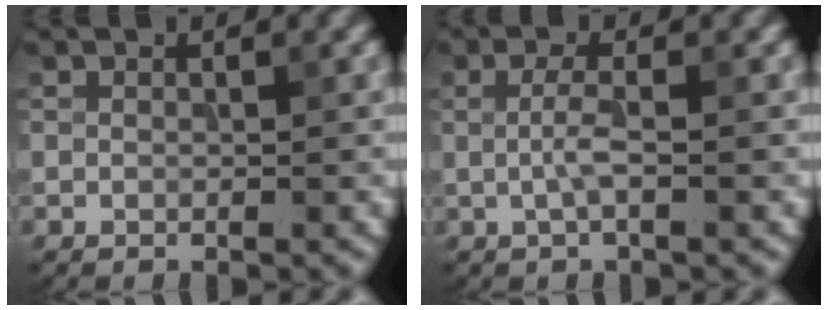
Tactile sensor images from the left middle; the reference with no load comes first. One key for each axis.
{"total": 1.9, "fx": -0.2, "fy": 0.3, "fz": 1.9, "tx": -0.044, "ty": 0.000, "tz": -0.006}